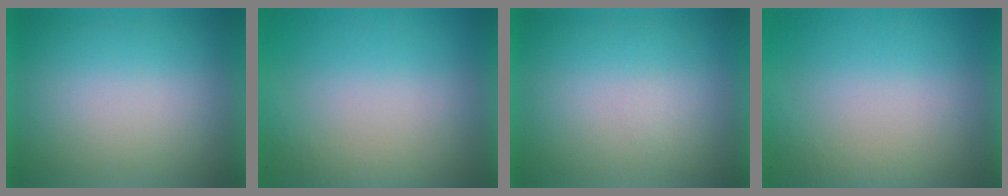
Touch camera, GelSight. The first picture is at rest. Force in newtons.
{"total": 4.9}
{"total": 1.3}
{"total": 2.8}